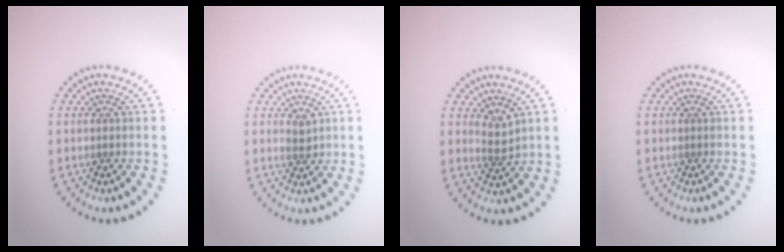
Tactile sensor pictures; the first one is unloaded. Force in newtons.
{"total": 1.1, "press": 1.1, "slide": 0.3}
{"total": 1.6, "press": 1.2, "slide": 1.0}
{"total": 0.0}